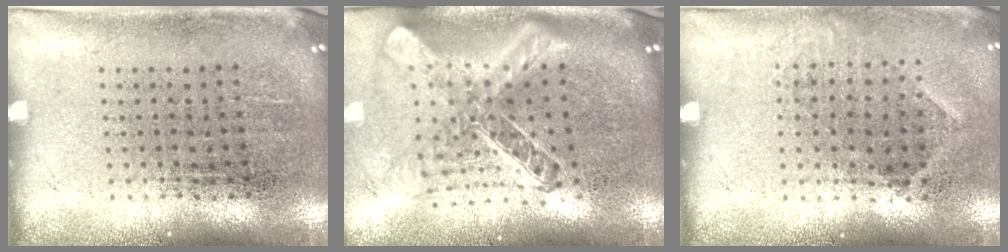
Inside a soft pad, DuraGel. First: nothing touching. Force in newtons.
{"total": 2.7, "press": 2.0, "slide": 1.8}
{"total": 0.9, "press": 0.8, "slide": 0.5}